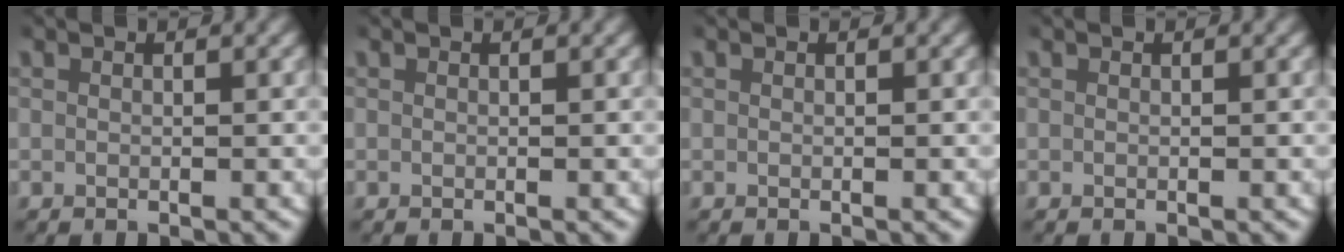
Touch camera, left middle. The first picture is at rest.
{"total": 0.0}
{"total": 0.0}
{"total": 0.0}